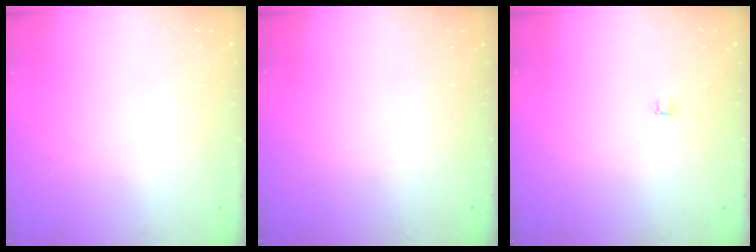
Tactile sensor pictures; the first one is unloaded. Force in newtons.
{"total": 0.0}
{"total": 3.0, "press": 3.0, "slide": 0.3}